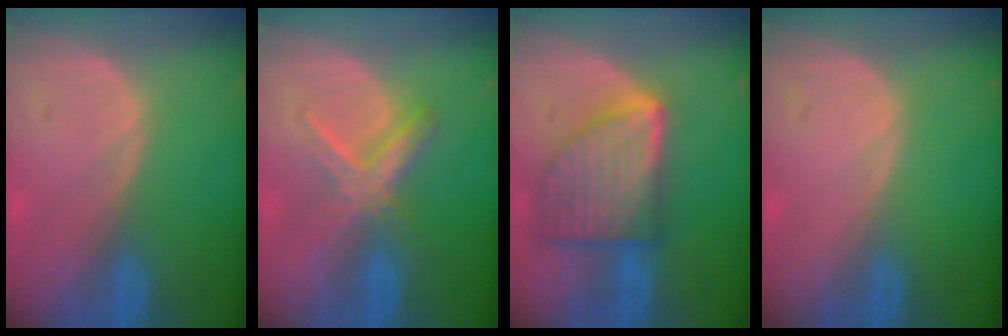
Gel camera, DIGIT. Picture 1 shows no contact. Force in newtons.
{"total": 5.4, "press": 5.4, "slide": 0.7}
{"total": 9.4, "press": 9.3, "slide": 0.6}
{"total": 0.0}